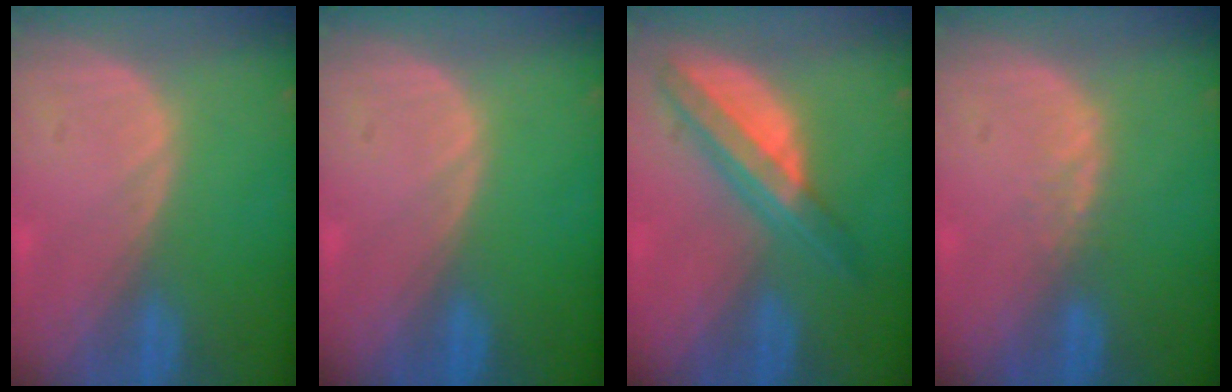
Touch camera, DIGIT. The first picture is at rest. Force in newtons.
{"total": 0.0}
{"total": 7.6, "press": 6.4, "slide": 4.1}
{"total": 1.4, "press": 1.4, "slide": 0.3}